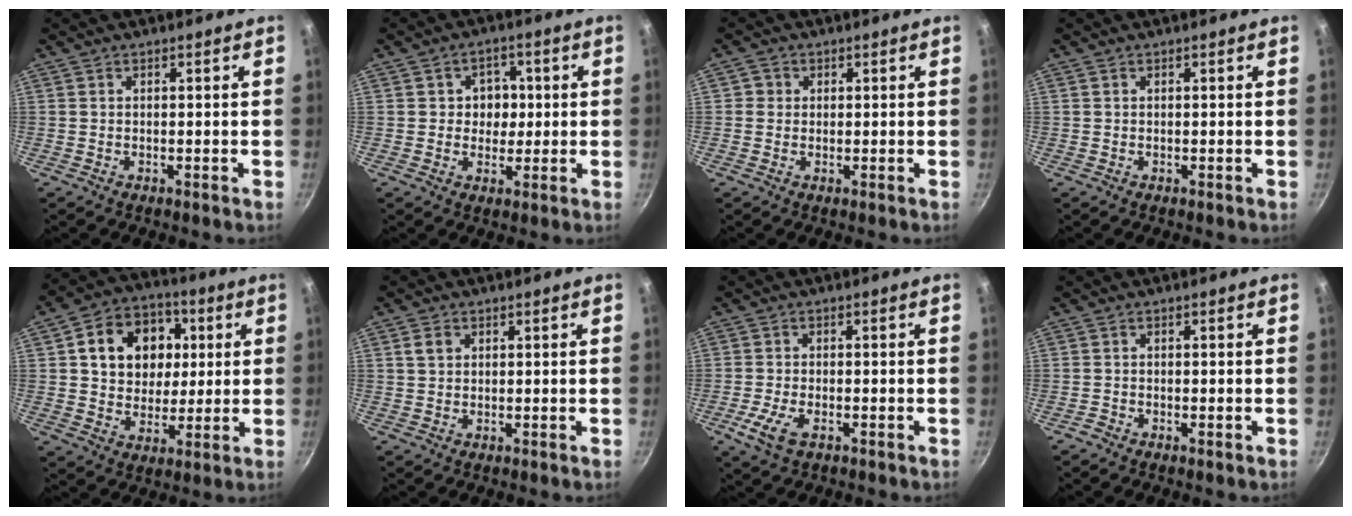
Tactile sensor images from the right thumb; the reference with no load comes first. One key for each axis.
{"total": 5.6, "fx": 0.5, "fy": 5.0, "fz": 2.5, "tx": 0.001, "ty": 0.000, "tz": 0.003}
{"total": 2.2, "fx": 0.2, "fy": 2.2, "fz": 0.4, "tx": 0.009, "ty": 0.001, "tz": -0.003}
{"total": 0.0}
{"total": 15.7, "fx": 3.4, "fy": 12.8, "fz": 8.5, "tx": -0.111, "ty": 0.011, "tz": 0.051}
{"total": 2.3, "fx": 0.7, "fy": 1.8, "fz": 1.2, "tx": -0.011, "ty": 0.004, "tz": 0.013}
{"total": 5.4, "fx": -2.4, "fy": 2.6, "fz": 4.1, "tx": -0.090, "ty": 0.000, "tz": -0.047}
{"total": 1.0, "fx": -0.8, "fy": 0.3, "fz": 0.6, "tx": -0.019, "ty": 0.006, "tz": -0.019}